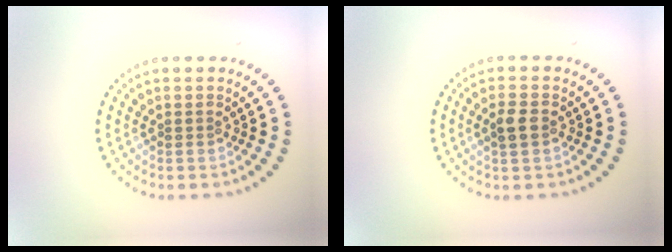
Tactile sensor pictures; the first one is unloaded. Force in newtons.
{"total": 1.9, "press": 1.8, "slide": 0.3}